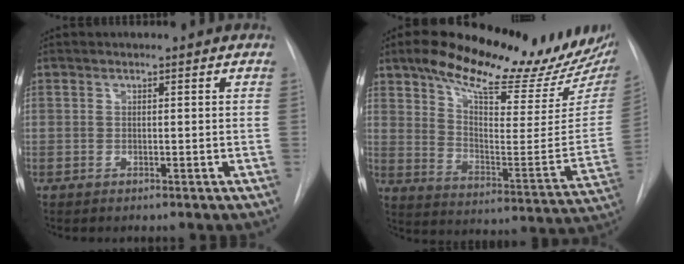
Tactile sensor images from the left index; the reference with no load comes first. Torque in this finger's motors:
{"motor_torque": [0.72, -1.14, 0.27, 0.04]}